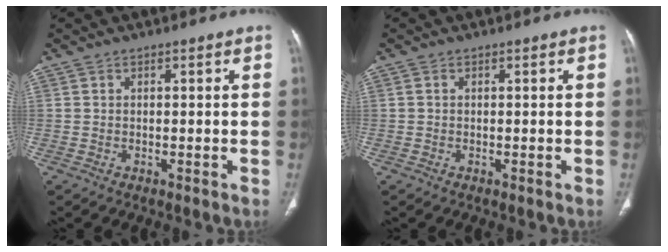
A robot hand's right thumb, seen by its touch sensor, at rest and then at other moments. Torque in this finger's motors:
{"motor_torque": [0.01, -0.17, -0.32, 0.12, -0.02]}